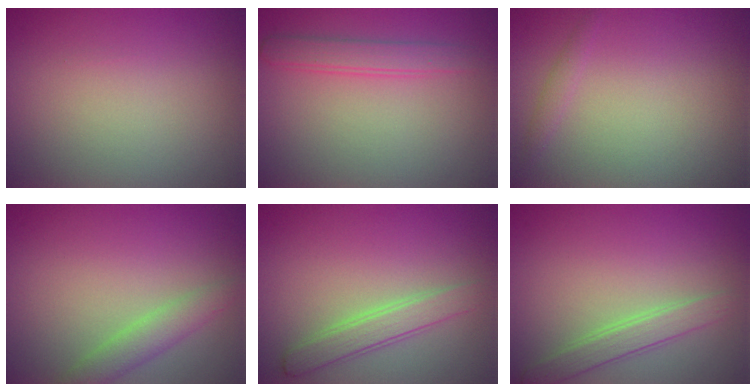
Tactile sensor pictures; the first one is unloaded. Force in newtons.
{"total": 2.2, "press": 2.2, "slide": 0.2}
{"total": 0.8, "press": 0.8, "slide": 0.1}
{"total": 2.5, "press": 2.5, "slide": 0.2}
{"total": 2.6, "press": 2.6, "slide": 0.1}
{"total": 2.4, "press": 2.4, "slide": 0.1}